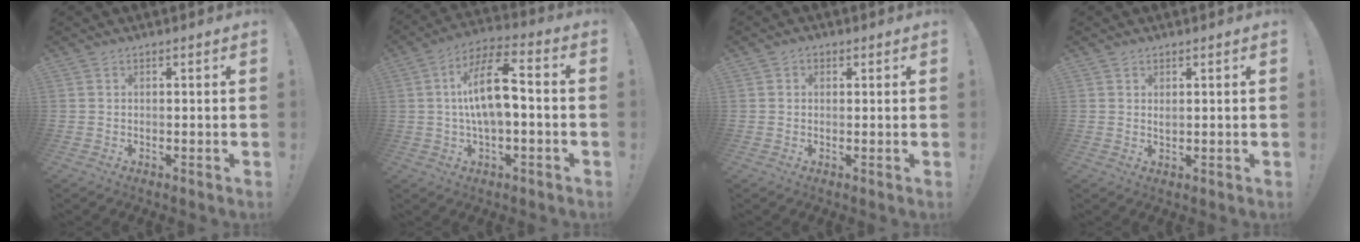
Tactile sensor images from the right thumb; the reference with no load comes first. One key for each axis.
{"total": 14.6, "fx": 0.5, "fy": 5.6, "fz": 13.5, "tx": -0.239, "ty": 0.005, "tz": 0.001}
{"total": 1.4, "fx": 0.3, "fy": 1.2, "fz": 0.5, "tx": -0.010, "ty": 0.002, "tz": 0.006}
{"total": 1.3, "fx": 1.0, "fy": 0.3, "fz": 0.6, "tx": 0.001, "ty": -0.007, "tz": 0.017}